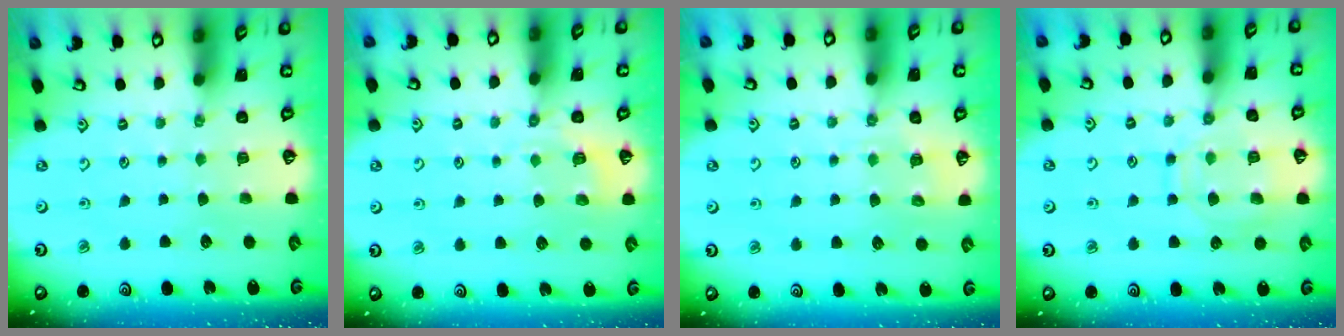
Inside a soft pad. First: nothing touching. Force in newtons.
{"total": 4.4, "press": 4.1, "slide": 1.7}
{"total": 4.5, "press": 4.4, "slide": 0.6}
{"total": 12.5, "press": 12.5, "slide": 1.0}